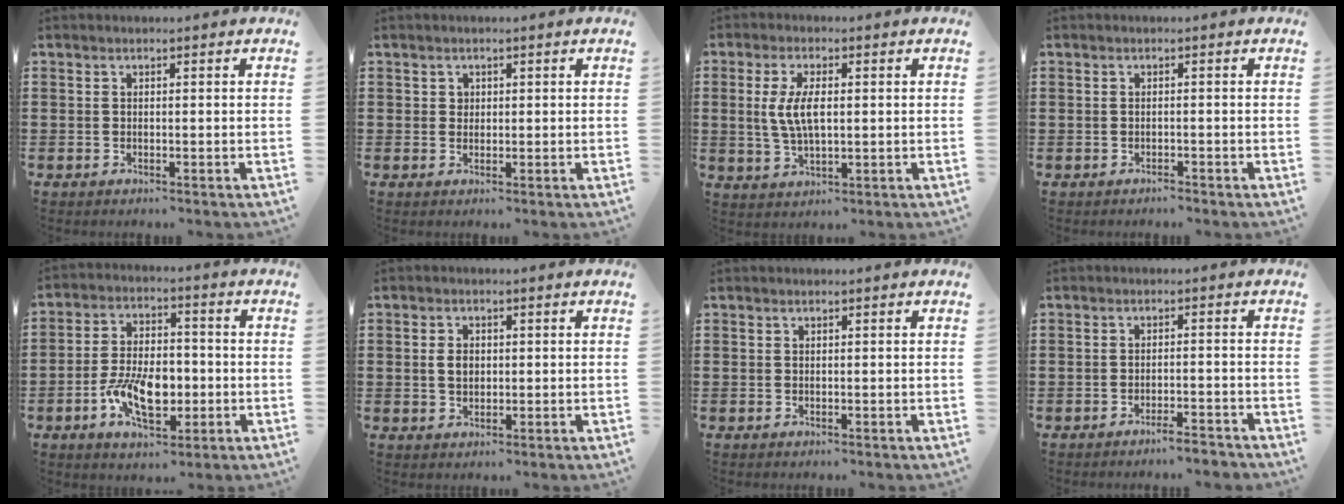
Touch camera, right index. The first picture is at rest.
{"total": 1.1, "force": [0.6, 0.9, 0.2], "torque": [-0.006, 0.003, 0.012]}
{"total": 5.9, "force": [0.6, 2.5, 5.4], "torque": [-0.122, 0.003, 0.004]}
{"total": 0.8, "force": [-0.7, 0.2, -0.1], "torque": [-0.001, 0.002, -0.017]}
{"total": 9.5, "force": [-2.5, 5.4, 7.4], "torque": [-0.150, 0.002, -0.050]}
{"total": 2.7, "force": [0.2, 1.9, 2.0], "torque": [-0.042, 0.008, 0.003]}
{"total": 0.0}
{"total": 2.7, "force": [-2.5, -0.1, 1.0], "torque": [-0.018, -0.002, -0.048]}